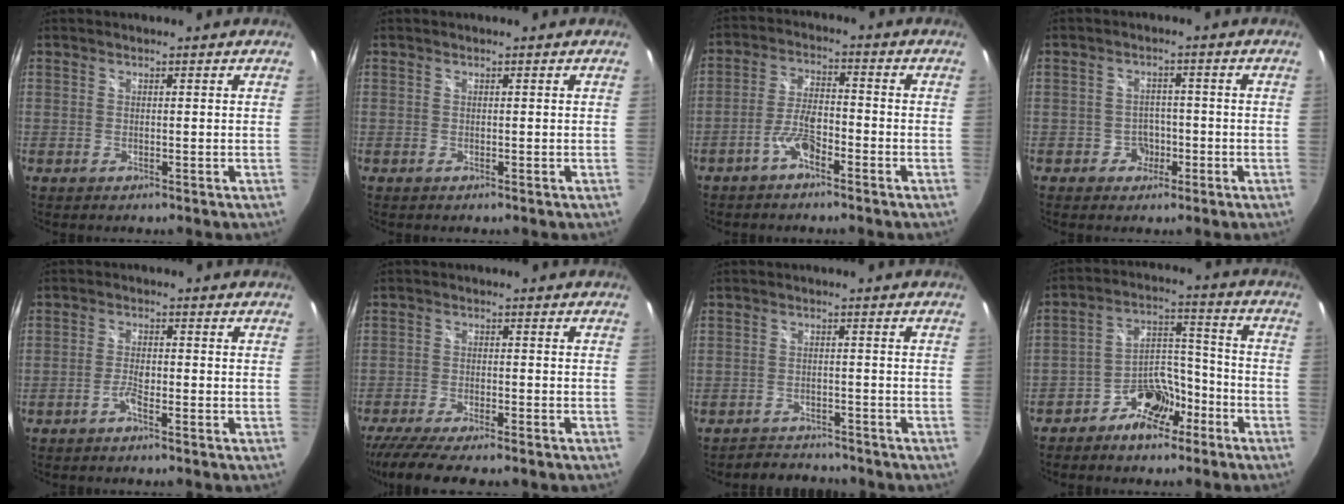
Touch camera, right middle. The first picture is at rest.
{"total": 0.0}
{"total": 5.2, "force": [-3.3, 1.6, 3.6], "torque": [-0.081, 0.012, -0.063]}
{"total": 3.4, "force": [-1.6, 3.0, 0.5], "torque": [-0.014, 0.009, -0.022]}
{"total": 2.2, "force": [-1.5, 0.5, 1.5], "torque": [-0.039, 0.004, -0.035]}
{"total": 9.7, "force": [-8.1, 0.9, 5.2], "torque": [-0.119, -0.034, -0.135]}
{"total": 5.1, "force": [-4.8, 1.5, 0.3], "torque": [-0.019, 0.009, -0.073]}
{"total": 9.7, "force": [-6.7, 5.4, 4.6], "torque": [-0.072, 0.040, -0.110]}